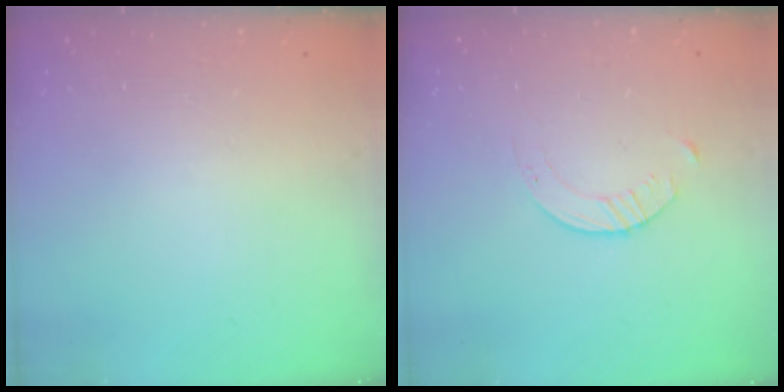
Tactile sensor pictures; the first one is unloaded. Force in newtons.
{"total": 2.1, "press": 2.0, "slide": 0.3}